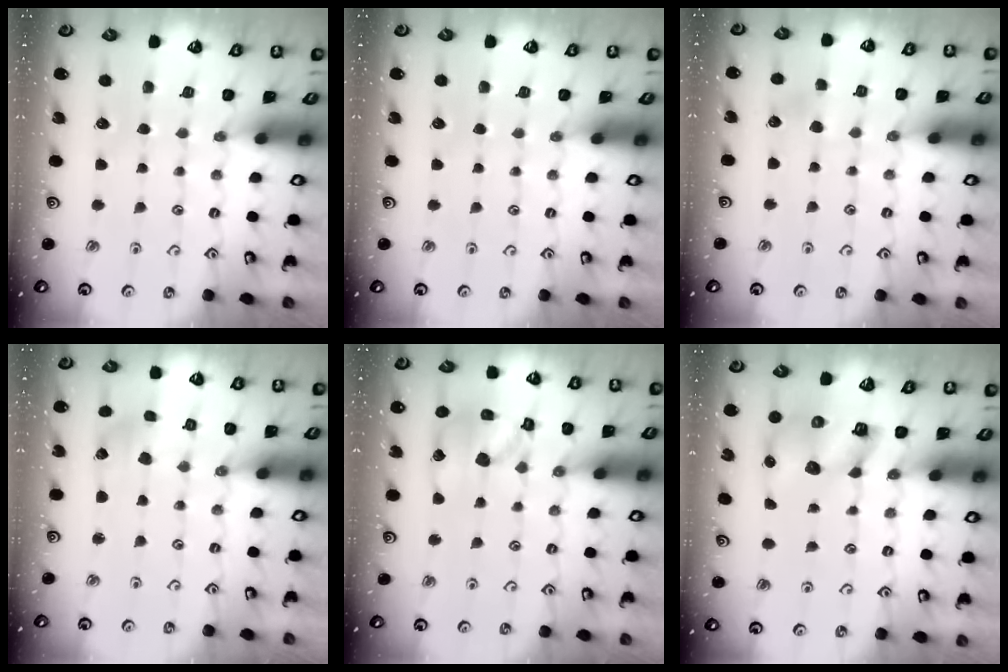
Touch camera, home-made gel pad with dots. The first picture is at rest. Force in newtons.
{"total": 0.0}
{"total": 2.3, "press": 2.3, "slide": 0.2}
{"total": 2.0, "press": 2.0, "slide": 0.2}
{"total": 14.4, "press": 14.3, "slide": 1.9}
{"total": 8.8, "press": 8.7, "slide": 1.1}